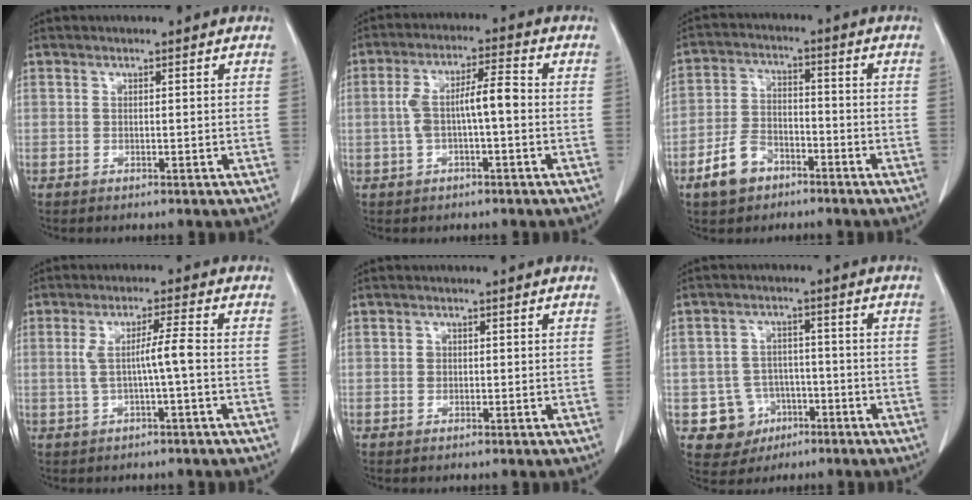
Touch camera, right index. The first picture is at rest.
{"total": 7.2, "force": [-0.4, 1.7, 7.0], "torque": [-0.141, 0.024, -0.009]}
{"total": 7.4, "force": [-4.4, 4.8, 3.5], "torque": [-0.082, 0.012, -0.077]}
{"total": 4.9, "force": [-0.3, -0.3, 4.9], "torque": [-0.091, 0.011, -0.003]}
{"total": 1.1, "force": [0.1, 1.0, 0.4], "torque": [-0.008, 0.002, 0.002]}
{"total": 7.4, "force": [-2.5, 6.9, 1.0], "torque": [-0.016, 0.012, -0.031]}